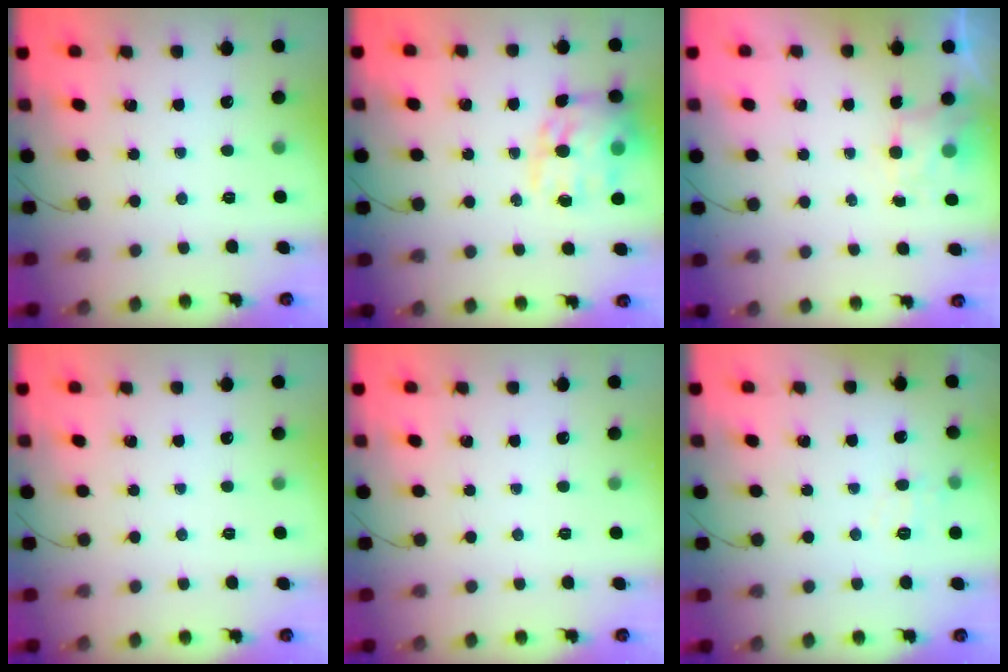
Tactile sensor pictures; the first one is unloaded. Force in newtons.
{"total": 16.8, "press": 16.4, "slide": 3.7}
{"total": 1.9, "press": 1.6, "slide": 1.0}
{"total": 0.0}
{"total": 0.0}
{"total": 4.8, "press": 4.4, "slide": 1.7}